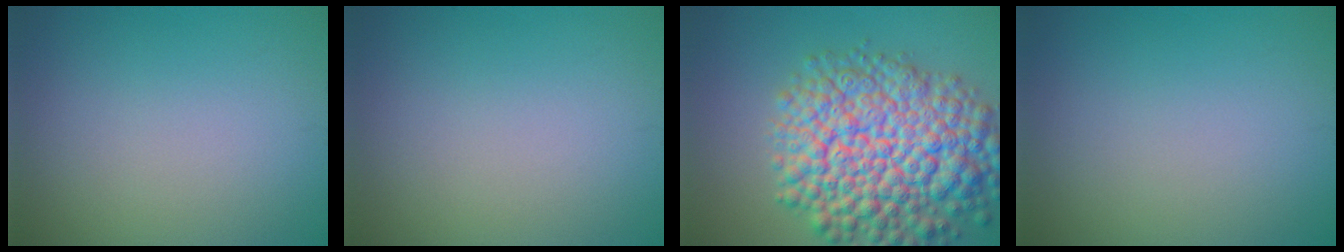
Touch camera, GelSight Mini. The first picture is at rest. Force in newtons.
{"total": 0.0}
{"total": 12.4, "press": 12.4, "slide": 0.5}
{"total": 0.0}